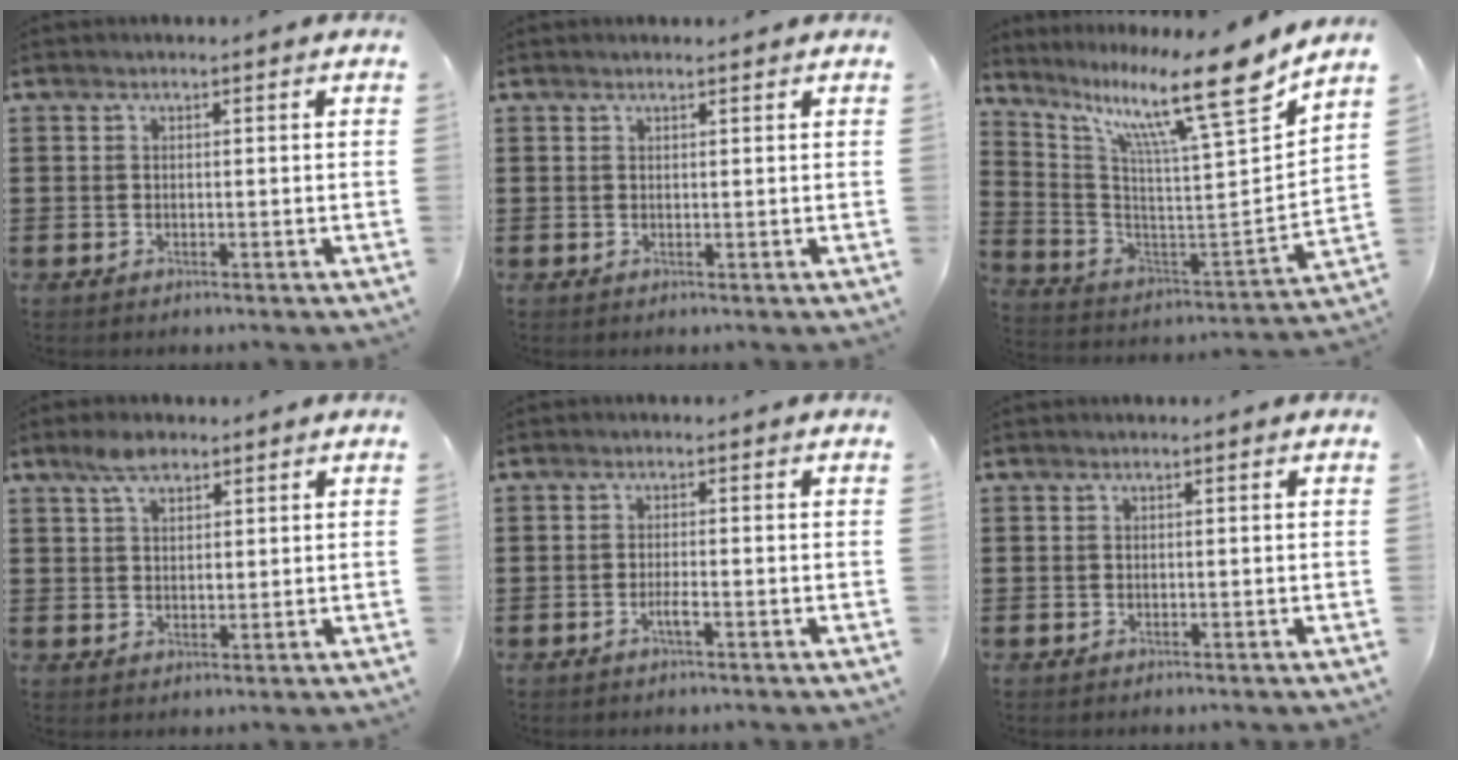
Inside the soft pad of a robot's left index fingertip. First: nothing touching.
{"total": 0.6, "force": [0.6, 0.0, 0.2], "torque": [-0.005, 0.000, 0.011]}
{"total": 13.7, "force": [9.8, 0.5, 9.5], "torque": [-0.184, -0.080, 0.145]}
{"total": 4.4, "force": [2.9, 2.4, 2.3], "torque": [-0.046, 0.008, 0.051]}
{"total": 2.0, "force": [-0.9, 0.2, 1.7], "torque": [-0.030, 0.000, -0.015]}
{"total": 0.0}